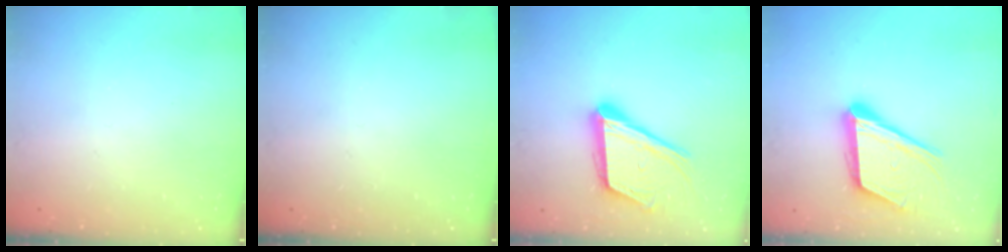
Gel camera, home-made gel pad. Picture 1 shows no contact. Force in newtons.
{"total": 0.0}
{"total": 18.5, "press": 18.2, "slide": 3.5}
{"total": 17.4, "press": 17.0, "slide": 3.7}